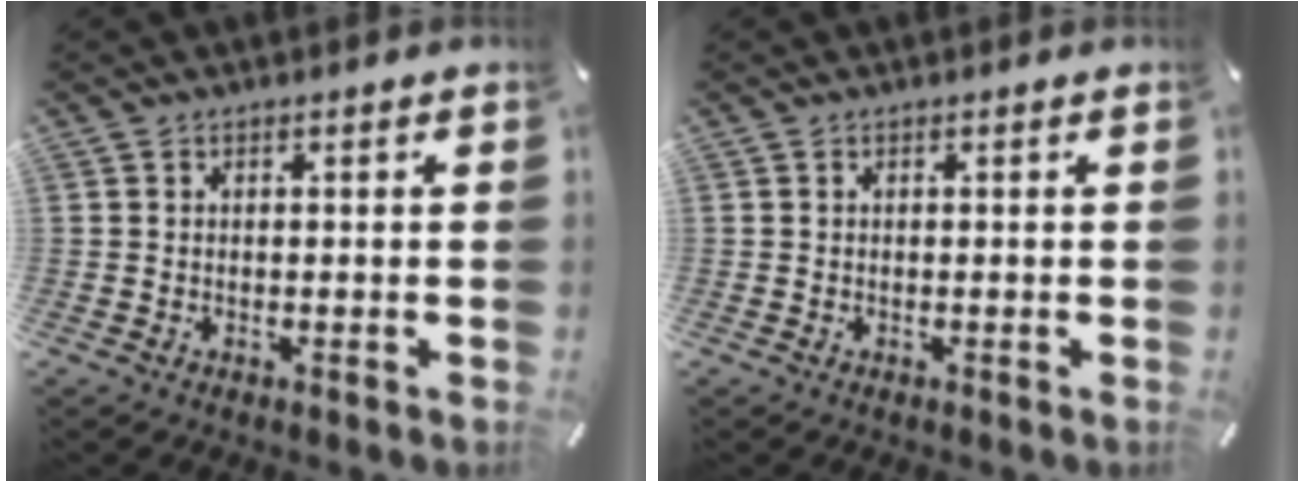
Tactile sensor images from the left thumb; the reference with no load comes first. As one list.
[{"total": 0.0}]